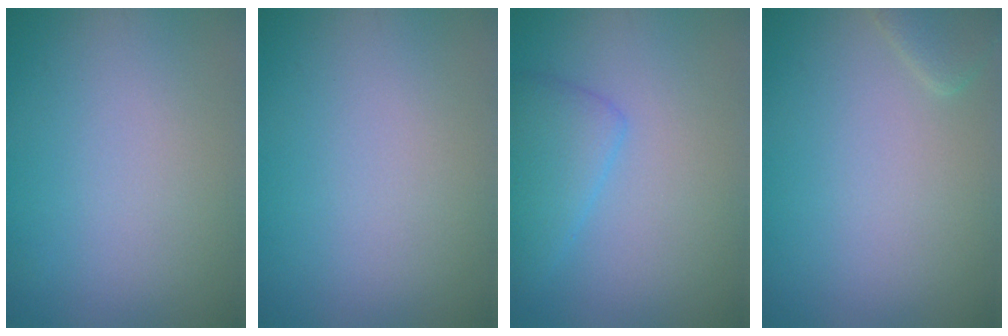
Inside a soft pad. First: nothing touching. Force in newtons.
{"total": 0.0}
{"total": 2.8, "press": 2.8, "slide": 0.2}
{"total": 1.7, "press": 1.7, "slide": 0.1}